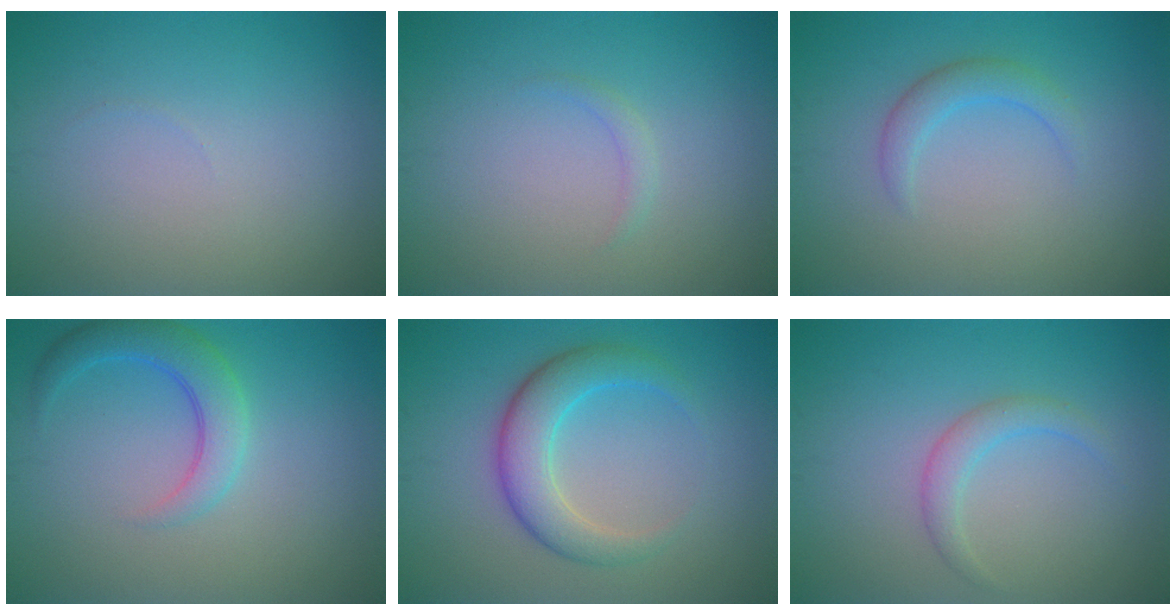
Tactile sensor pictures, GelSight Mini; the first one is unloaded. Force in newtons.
{"total": 0.8, "press": 0.8, "slide": 0.0}
{"total": 2.0, "press": 2.0, "slide": 0.1}
{"total": 3.6, "press": 3.6, "slide": 0.4}
{"total": 4.6, "press": 4.6, "slide": 0.1}
{"total": 1.9, "press": 1.9, "slide": 0.1}